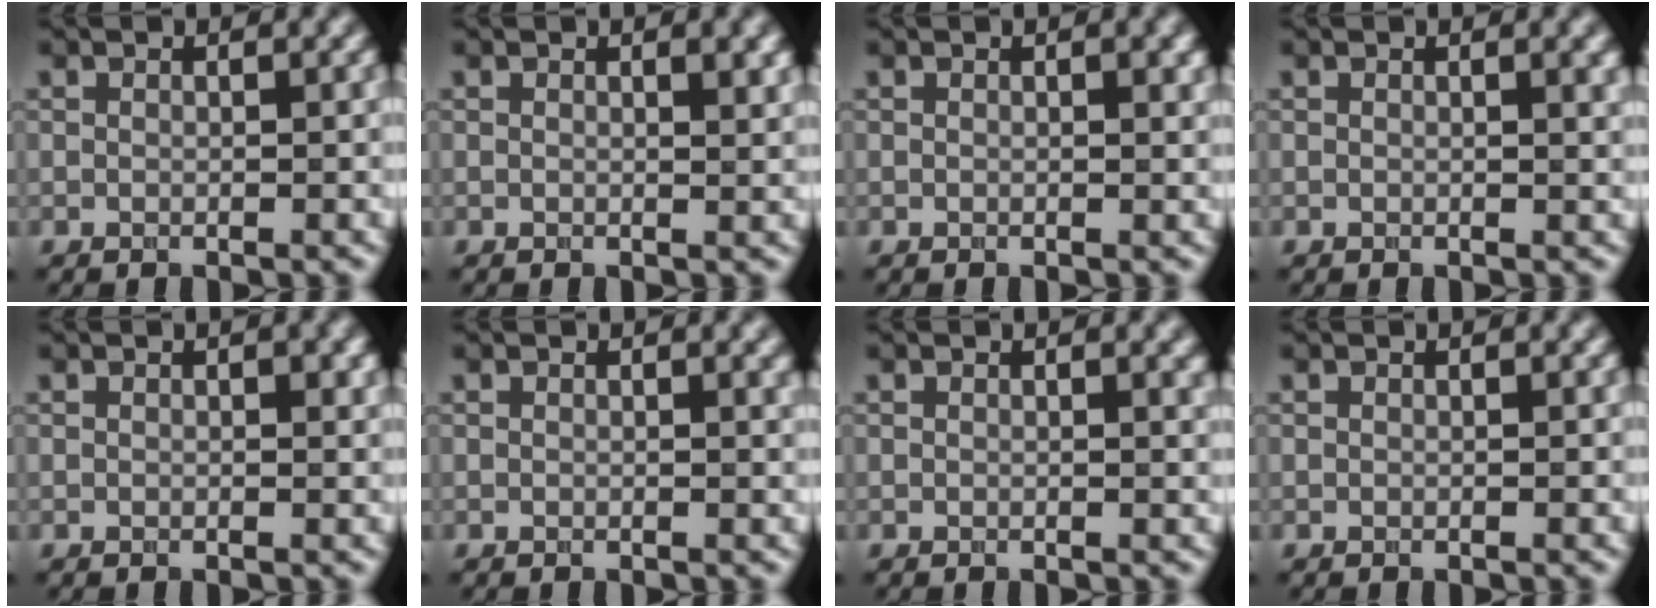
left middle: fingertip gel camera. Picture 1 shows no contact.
{"total": 1.5, "force": [0.7, 0.4, 1.3], "torque": [-0.014, -0.001, 0.011]}
{"total": 0.8, "force": [0.3, 0.2, 0.7], "torque": [-0.008, -0.001, 0.005]}
{"total": 1.3, "force": [0.6, 0.4, 1.1], "torque": [-0.007, 0.002, 0.007]}
{"total": 0.8, "force": [0.2, 0.3, 0.7], "torque": [-0.008, 0.000, 0.003]}
{"total": 0.7, "force": [0.3, 0.2, 0.6], "torque": [-0.003, 0.002, 0.004]}
{"total": 0.8, "force": [0.4, 0.2, 0.7], "torque": [-0.003, 0.002, 0.005]}
{"total": 0.0}